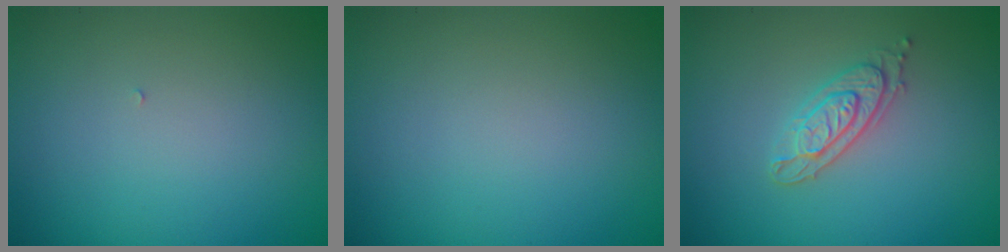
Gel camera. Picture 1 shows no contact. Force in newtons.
{"total": 0.0}
{"total": 2.4, "press": 2.2, "slide": 0.8}